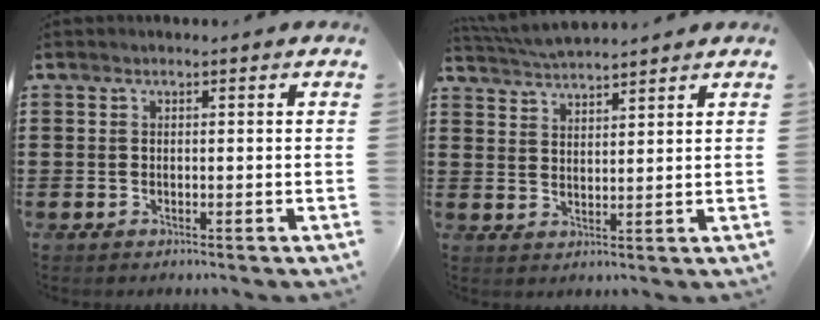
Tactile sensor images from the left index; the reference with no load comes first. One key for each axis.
{"total": 4.2, "fx": 4.2, "fy": 0.0, "fz": 0.5, "tx": -0.024, "ty": -0.014, "tz": 0.077}